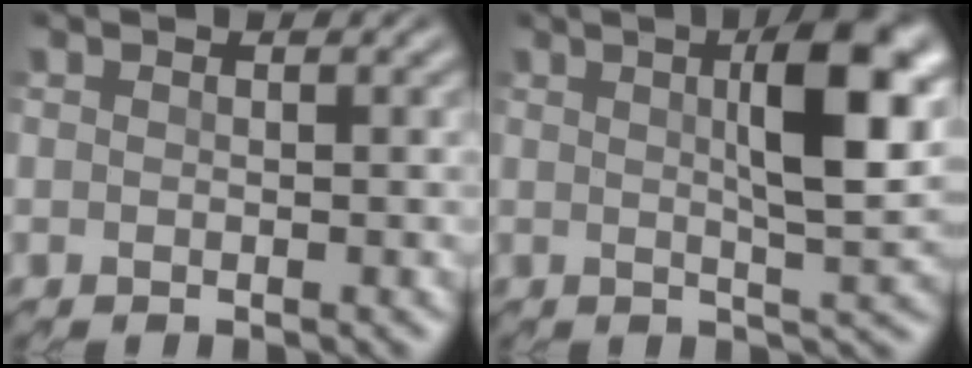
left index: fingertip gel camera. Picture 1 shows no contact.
{"total": 7.7, "force": [2.3, 1.7, 7.2], "torque": [-0.114, 0.012, 0.037]}